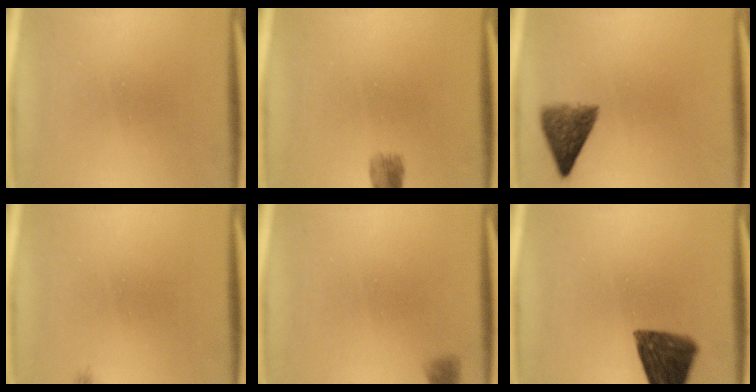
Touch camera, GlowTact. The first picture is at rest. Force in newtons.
{"total": 1.3}
{"total": 5.9}
{"total": 0.6}
{"total": 1.2}
{"total": 12.5}